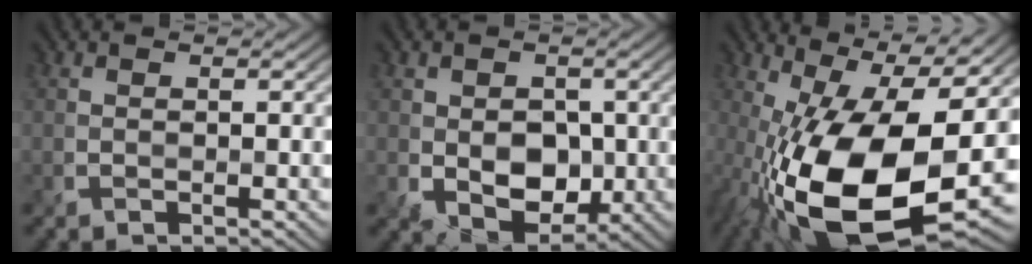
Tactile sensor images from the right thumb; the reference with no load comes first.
{"total": 5.3, "force": [-0.2, 4.1, 3.4], "torque": [-0.063, -0.011, -0.003]}
{"total": 18.8, "force": [-5.1, 7.7, 16.4], "torque": [-0.297, -0.014, -0.085]}